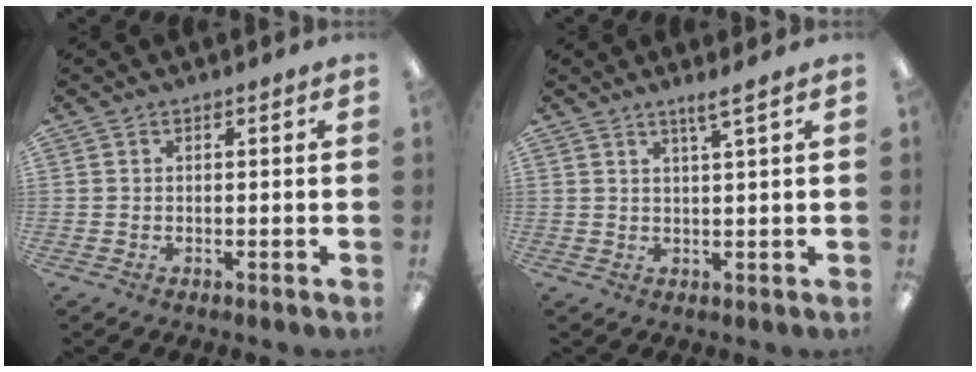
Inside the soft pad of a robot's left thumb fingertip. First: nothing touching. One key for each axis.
{"total": 3.0, "fx": 2.2, "fy": -0.3, "fz": 2.1, "tx": -0.045, "ty": -0.005, "tz": 0.038}